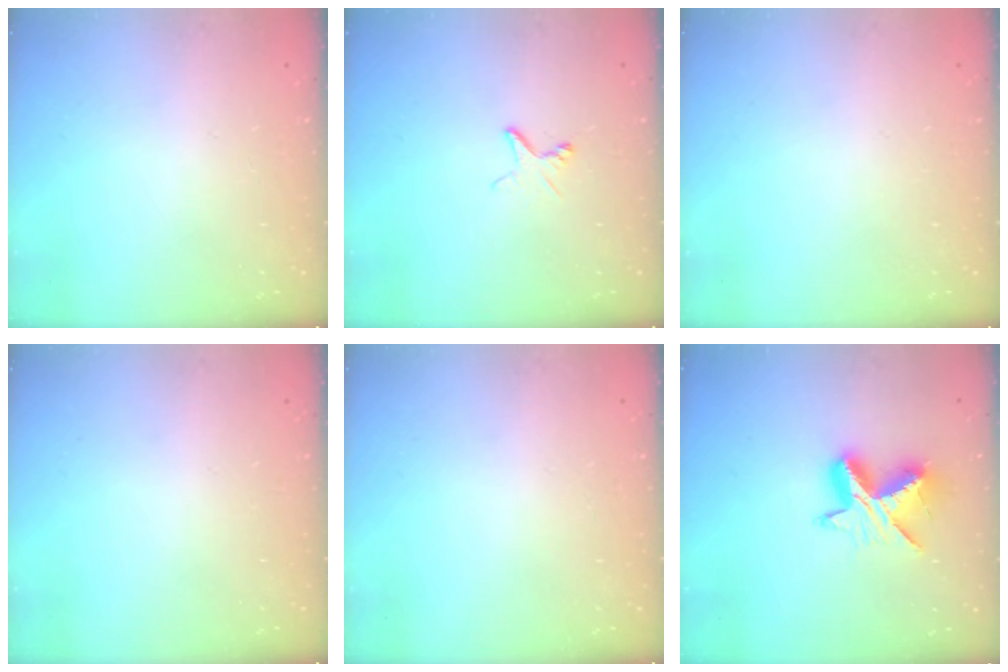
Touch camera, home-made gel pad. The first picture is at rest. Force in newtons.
{"total": 3.9, "press": 3.8, "slide": 0.4}
{"total": 0.0}
{"total": 0.0}
{"total": 0.0}
{"total": 9.8, "press": 9.8, "slide": 0.7}